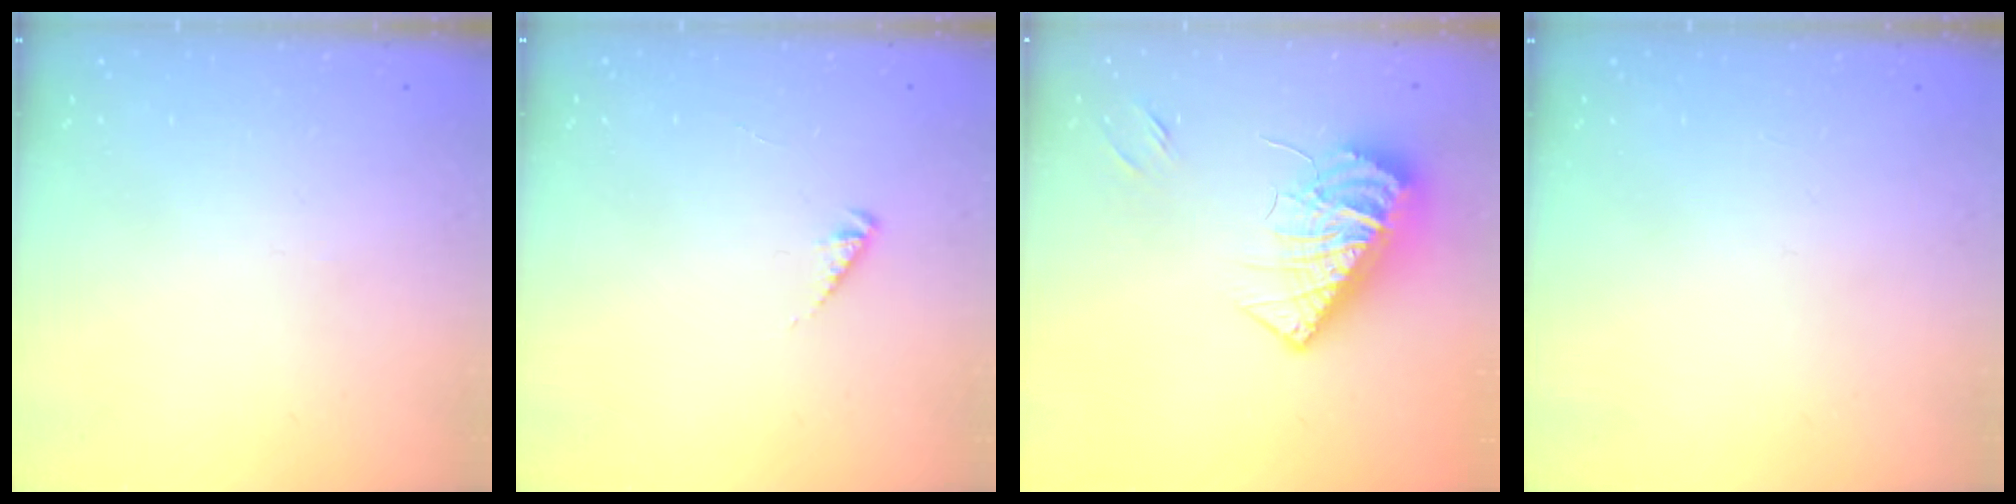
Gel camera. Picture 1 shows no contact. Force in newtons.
{"total": 1.9, "press": 1.8, "slide": 0.4}
{"total": 12.9, "press": 12.8, "slide": 1.2}
{"total": 0.0}